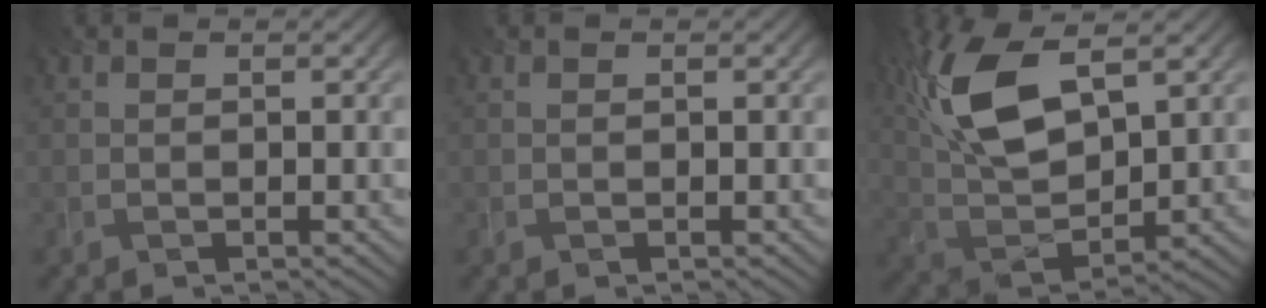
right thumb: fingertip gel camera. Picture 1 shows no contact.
{"total": 0.0}
{"total": 12.5, "force": [5.6, 5.4, 9.8], "torque": [-0.235, 0.013, 0.113]}